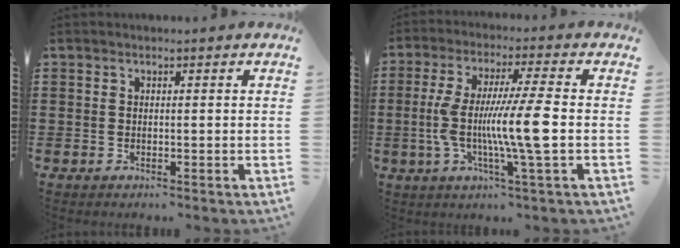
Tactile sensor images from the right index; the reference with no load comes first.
{"total": 11.4, "force": [-1.7, 0.4, 11.3], "torque": [-0.231, -0.017, -0.044]}